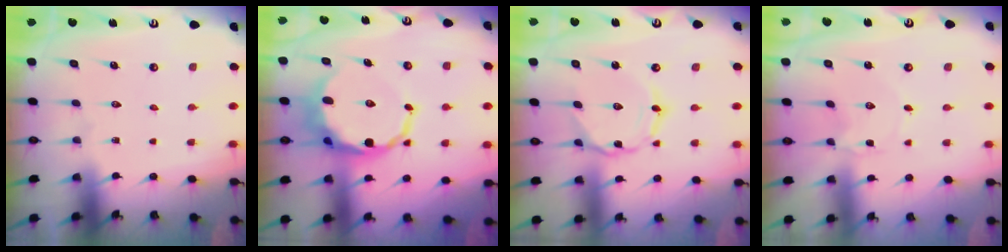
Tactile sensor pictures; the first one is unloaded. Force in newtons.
{"total": 11.6, "press": 11.2, "slide": 3.0}
{"total": 1.7, "press": 1.7, "slide": 0.3}
{"total": 0.6, "press": 0.6, "slide": 0.1}